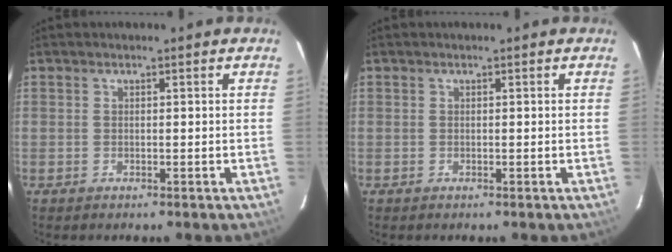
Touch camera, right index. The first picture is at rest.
{"total": 0.0}